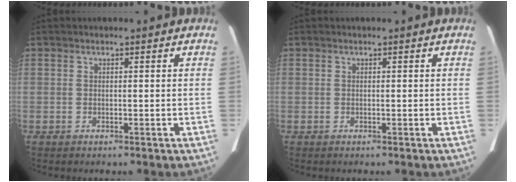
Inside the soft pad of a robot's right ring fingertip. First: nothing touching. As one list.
[{"total": 0.0}]